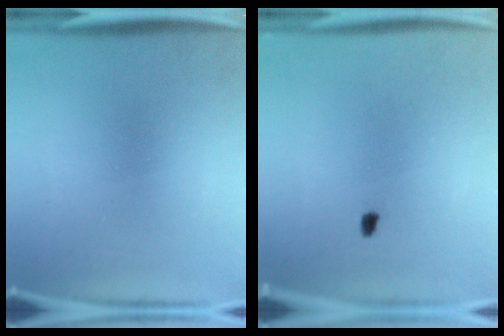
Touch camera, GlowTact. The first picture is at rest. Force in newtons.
{"total": 0.9}